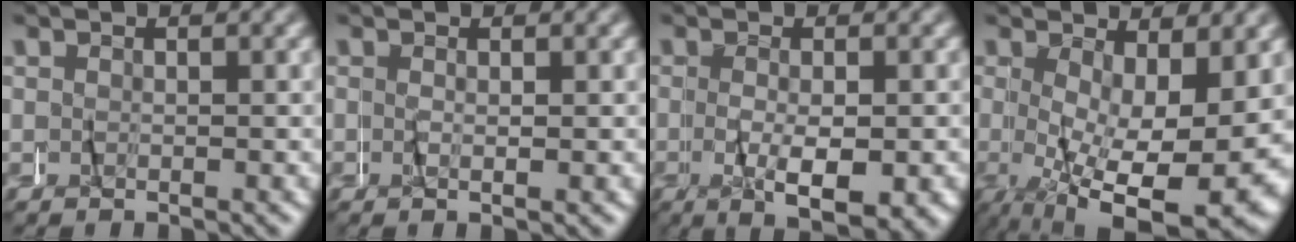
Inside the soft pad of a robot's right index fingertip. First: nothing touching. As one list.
[{"total": 0.5, "force": [0.0, -0.5, 0.1], "torque": [-0.010, -0.001, 0.001]}, {"total": 5.7, "force": [-2.1, 1.9, 5.0], "torque": [-0.079, -0.016, -0.024]}, {"total": 11.1, "force": [-2.7, 3.8, 10.1], "torque": [-0.148, -0.036, -0.020]}]